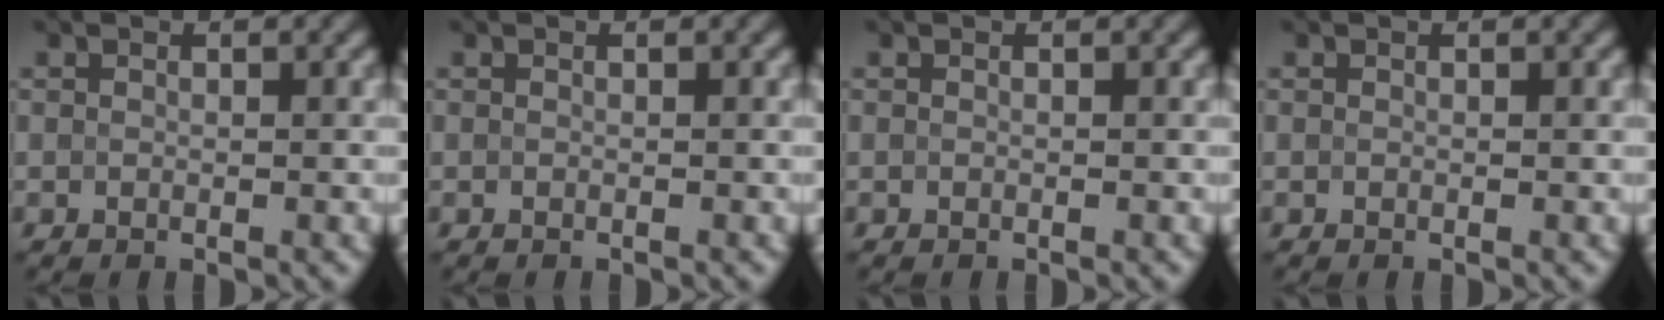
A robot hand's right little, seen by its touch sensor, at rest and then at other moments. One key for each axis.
{"total": 0.0}
{"total": 0.0}
{"total": 0.0}